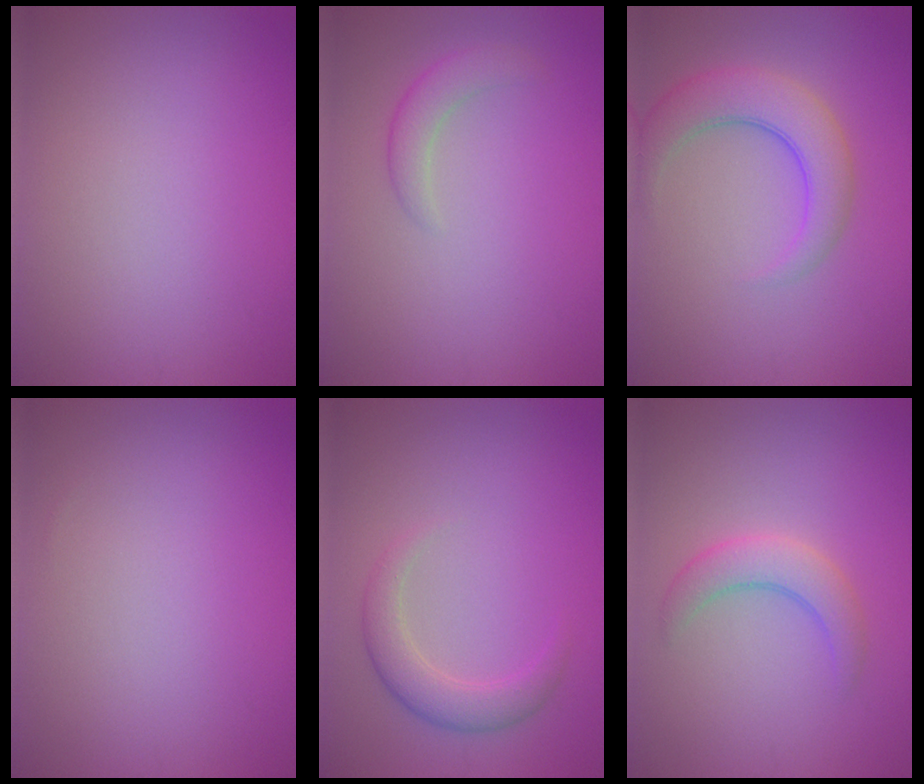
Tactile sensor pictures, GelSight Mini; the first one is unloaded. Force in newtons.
{"total": 2.0, "press": 2.0, "slide": 0.2}
{"total": 4.8, "press": 4.8, "slide": 0.4}
{"total": 0.0}
{"total": 2.7, "press": 2.7, "slide": 0.2}
{"total": 2.9, "press": 2.9, "slide": 0.1}